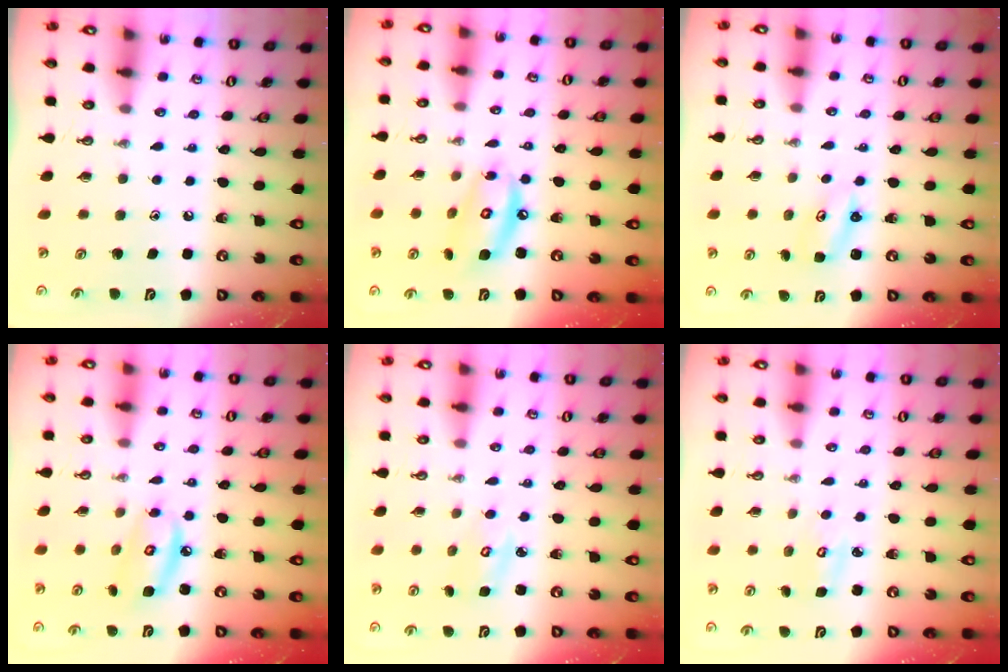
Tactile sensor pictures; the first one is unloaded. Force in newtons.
{"total": 11.2, "press": 11.2, "slide": 1.0}
{"total": 2.9, "press": 2.9, "slide": 0.3}
{"total": 7.9, "press": 7.9, "slide": 0.6}
{"total": 3.2, "press": 3.2, "slide": 0.0}
{"total": 2.9, "press": 2.9, "slide": 0.1}